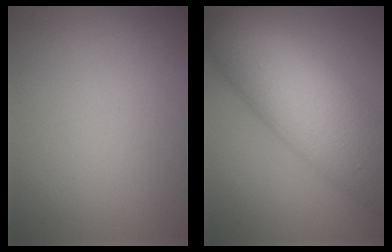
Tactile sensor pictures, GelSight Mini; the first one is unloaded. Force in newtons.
{"total": 14.1, "press": 14.1, "slide": 0.5}